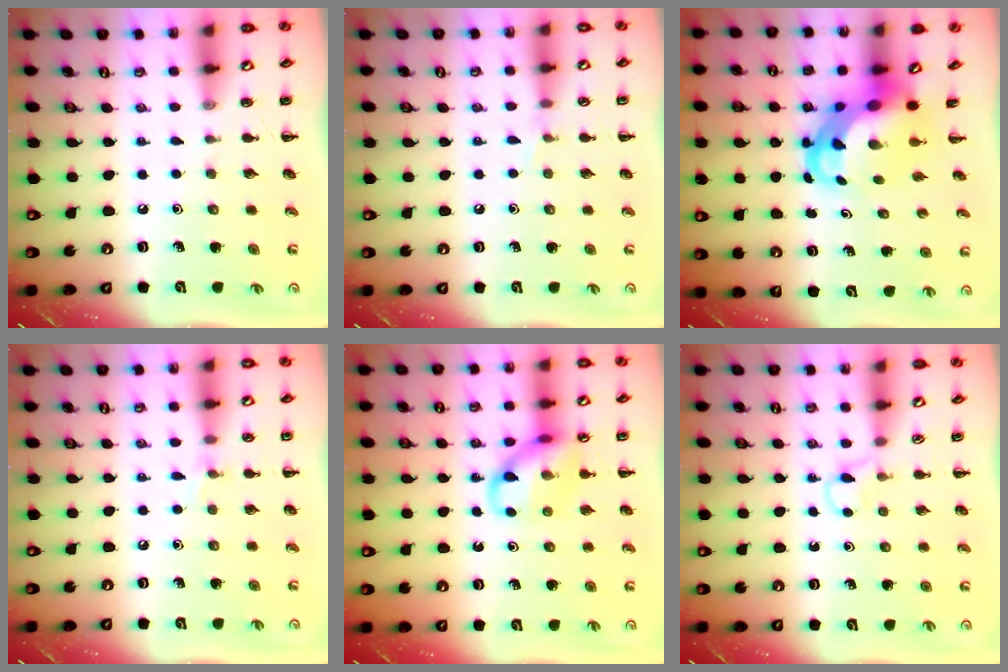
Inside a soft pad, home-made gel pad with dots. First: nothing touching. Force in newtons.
{"total": 4.4, "press": 4.2, "slide": 1.3}
{"total": 6.4, "press": 6.1, "slide": 1.8}
{"total": 4.7, "press": 4.4, "slide": 1.6}
{"total": 11.6, "press": 11.5, "slide": 1.7}
{"total": 3.2, "press": 3.0, "slide": 1.1}